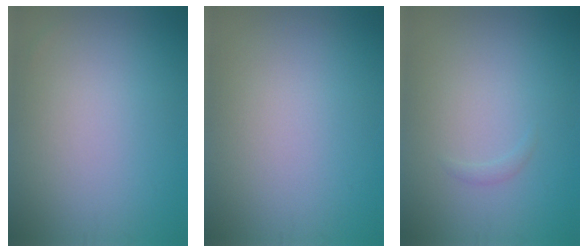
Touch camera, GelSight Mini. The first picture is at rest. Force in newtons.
{"total": 0.0}
{"total": 0.6, "press": 0.5, "slide": 0.1}